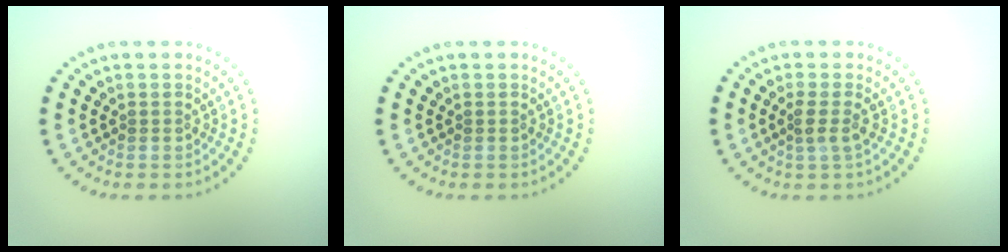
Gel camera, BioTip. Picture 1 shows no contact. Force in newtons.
{"total": 0.0}
{"total": 1.7, "press": 1.3, "slide": 1.1}